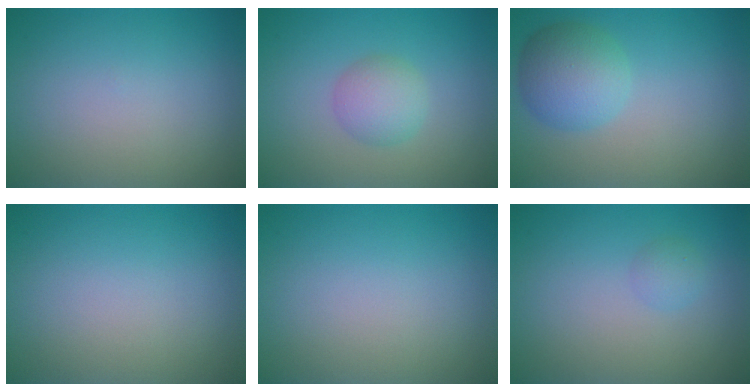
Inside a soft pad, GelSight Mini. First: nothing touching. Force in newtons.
{"total": 2.6, "press": 2.6, "slide": 0.0}
{"total": 4.4, "press": 4.4, "slide": 0.1}
{"total": 0.0}
{"total": 0.0}
{"total": 1.0, "press": 1.0, "slide": 0.0}